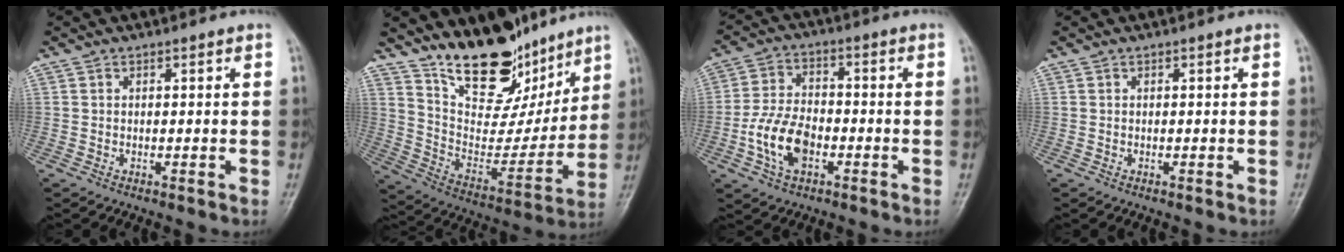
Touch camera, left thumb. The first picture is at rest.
{"total": 19.3, "force": [14.4, 9.3, 9.0], "torque": [-0.080, -0.084, 0.245]}
{"total": 10.0, "force": [-3.2, 6.1, 7.2], "torque": [-0.135, 0.017, -0.064]}
{"total": 0.0}